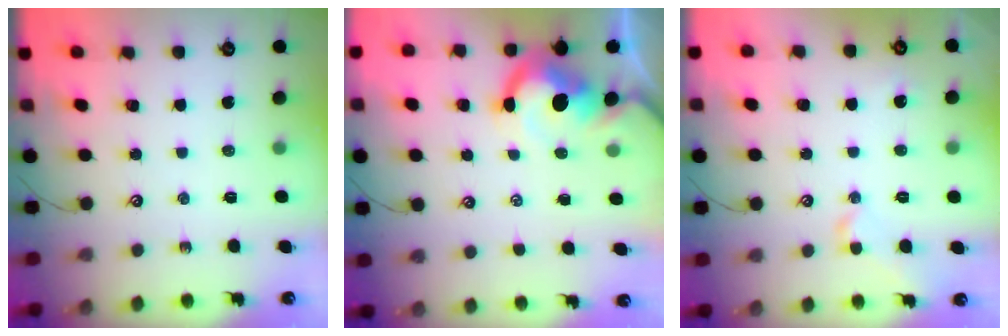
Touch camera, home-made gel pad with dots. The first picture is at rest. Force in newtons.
{"total": 6.7, "press": 6.6, "slide": 1.1}
{"total": 1.0, "press": 0.7, "slide": 0.7}